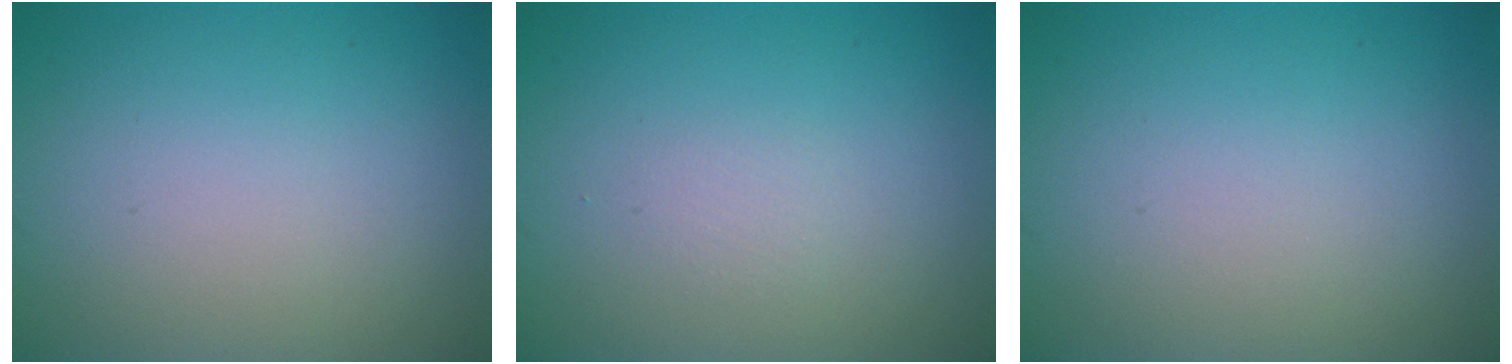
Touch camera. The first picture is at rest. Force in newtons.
{"total": 0.7, "press": 0.7, "slide": 0.1}
{"total": 0.0}